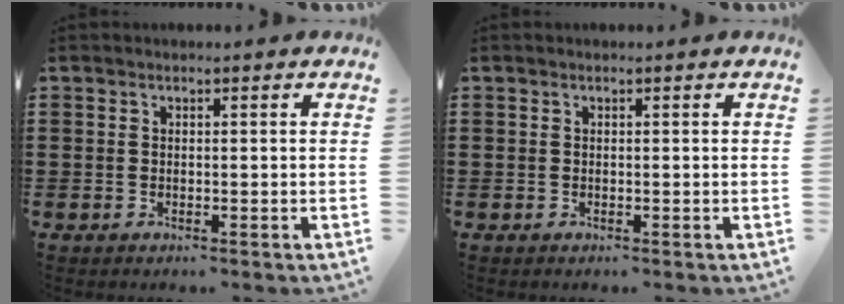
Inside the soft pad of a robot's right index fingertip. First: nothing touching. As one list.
[{"total": 0.0}]